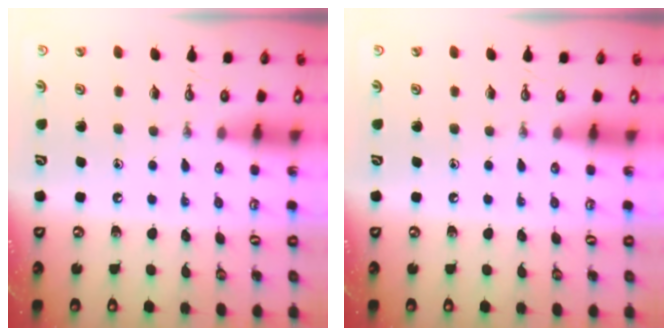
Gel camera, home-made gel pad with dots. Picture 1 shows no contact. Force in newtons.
{"total": 0.0}